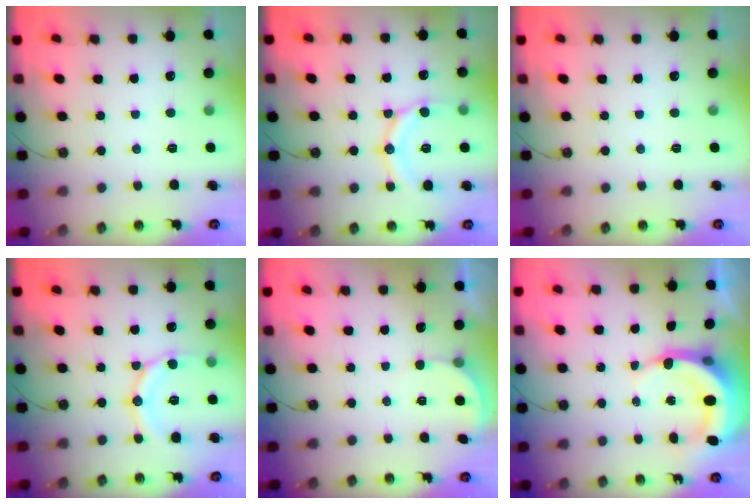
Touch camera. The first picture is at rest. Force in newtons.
{"total": 12.0, "press": 12.0, "slide": 1.1}
{"total": 0.0}
{"total": 12.0, "press": 12.0, "slide": 1.1}
{"total": 2.2, "press": 2.2, "slide": 0.2}
{"total": 8.0, "press": 7.8, "slide": 2.0}